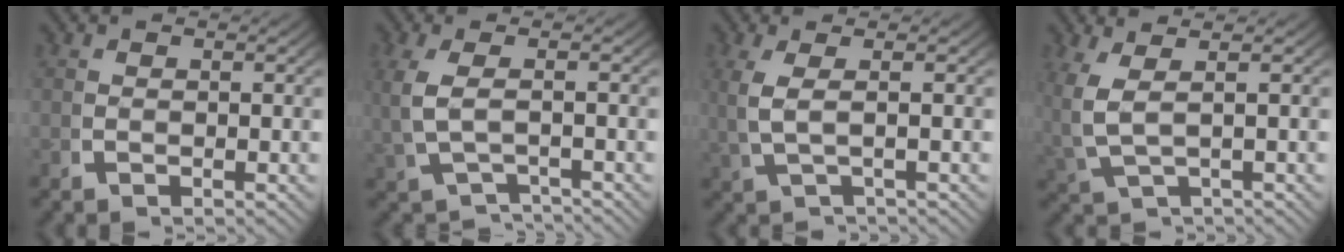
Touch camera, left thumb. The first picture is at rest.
{"total": 3.7, "force": [-1.5, 1.7, 2.9], "torque": [-0.080, -0.010, -0.008]}
{"total": 3.0, "force": [-0.1, 1.1, 2.8], "torque": [-0.081, -0.007, 0.016]}
{"total": 3.2, "force": [0.6, 1.6, 2.7], "torque": [-0.074, -0.008, 0.028]}